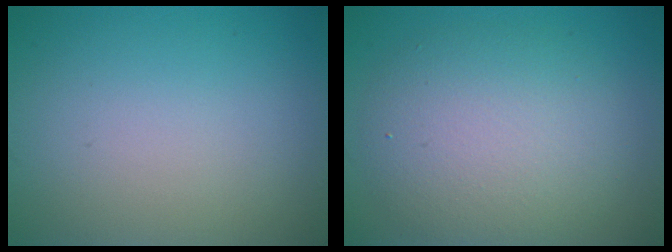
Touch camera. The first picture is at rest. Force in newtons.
{"total": 6.2, "press": 6.2, "slide": 0.7}